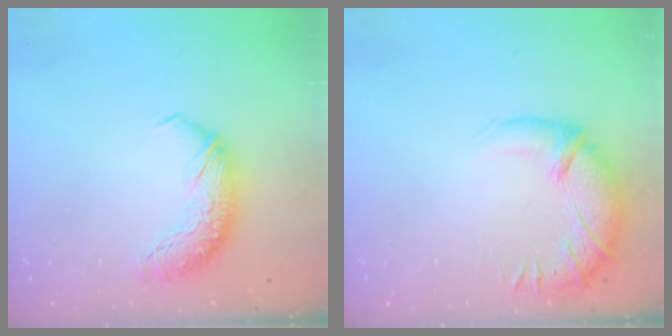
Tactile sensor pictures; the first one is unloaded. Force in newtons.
{"total": 3.0, "press": 1.5, "slide": 2.6}